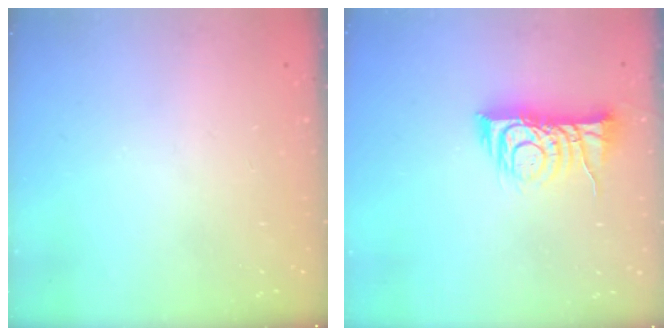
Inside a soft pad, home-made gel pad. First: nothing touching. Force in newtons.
{"total": 10.0, "press": 10.0, "slide": 0.3}